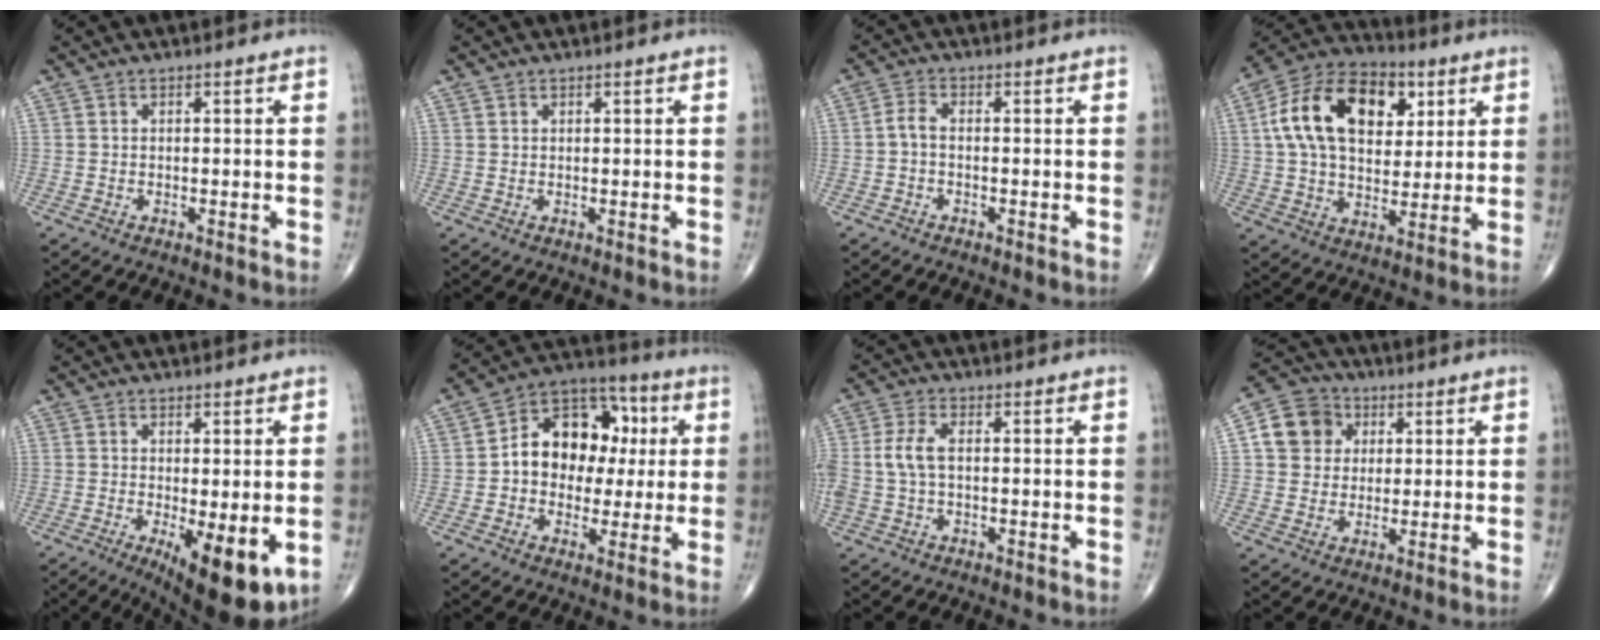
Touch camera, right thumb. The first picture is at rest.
{"total": 0.5, "force": [0.4, 0.4, 0.1], "torque": [0.002, -0.003, 0.006]}
{"total": 2.2, "force": [-0.6, 1.1, 1.8], "torque": [-0.037, 0.005, -0.017]}
{"total": 20.5, "force": [5.9, 13.1, 14.7], "torque": [-0.233, 0.003, 0.094]}
{"total": 10.9, "force": [-2.9, 3.6, 9.9], "torque": [-0.135, -0.025, -0.032]}
{"total": 13.9, "force": [1.2, 10.4, 9.1], "torque": [-0.093, 0.028, 0.010]}
{"total": 5.0, "force": [0.1, 2.7, 4.3], "torque": [-0.115, 0.012, -0.001]}
{"total": 9.3, "force": [2.3, 8.3, 3.4], "torque": [-0.039, 0.003, 0.030]}